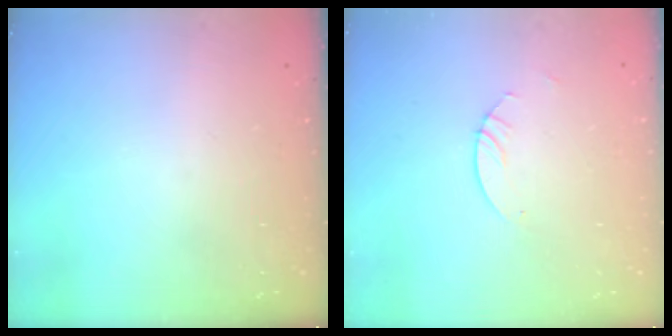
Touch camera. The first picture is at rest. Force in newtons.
{"total": 2.4, "press": 2.4, "slide": 0.2}